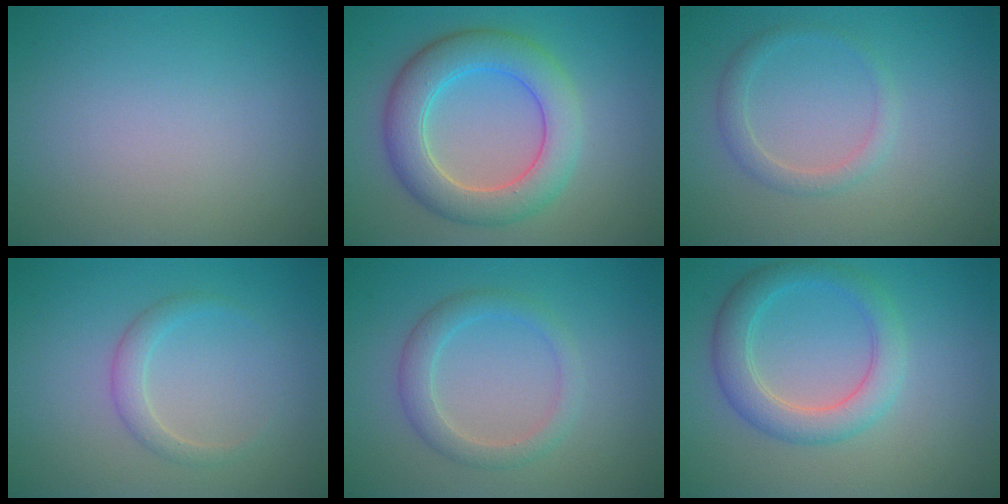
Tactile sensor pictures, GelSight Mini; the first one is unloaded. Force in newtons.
{"total": 6.3, "press": 6.3, "slide": 0.0}
{"total": 1.8, "press": 1.8, "slide": 0.1}
{"total": 1.6, "press": 1.6, "slide": 0.1}
{"total": 2.6, "press": 2.6, "slide": 0.1}
{"total": 2.9, "press": 2.9, "slide": 0.3}